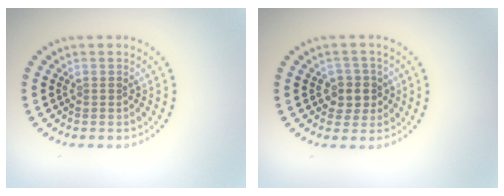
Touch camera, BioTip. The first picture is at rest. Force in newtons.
{"total": 2.6, "press": 2.4, "slide": 0.9}